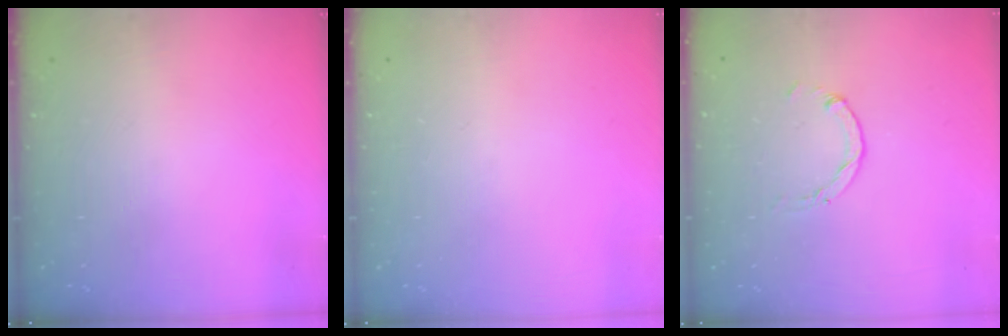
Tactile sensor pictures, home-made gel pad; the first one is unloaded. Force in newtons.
{"total": 0.0}
{"total": 1.5, "press": 1.5, "slide": 0.2}